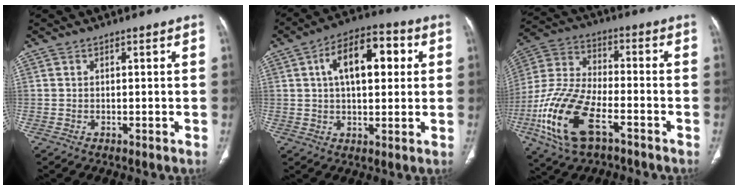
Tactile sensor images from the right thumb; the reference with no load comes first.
{"total": 13.4, "force": [3.3, 7.0, 10.9], "torque": [-0.155, 0.021, 0.048]}
{"total": 18.5, "force": [-8.0, 8.8, 14.1], "torque": [-0.303, 0.024, -0.151]}